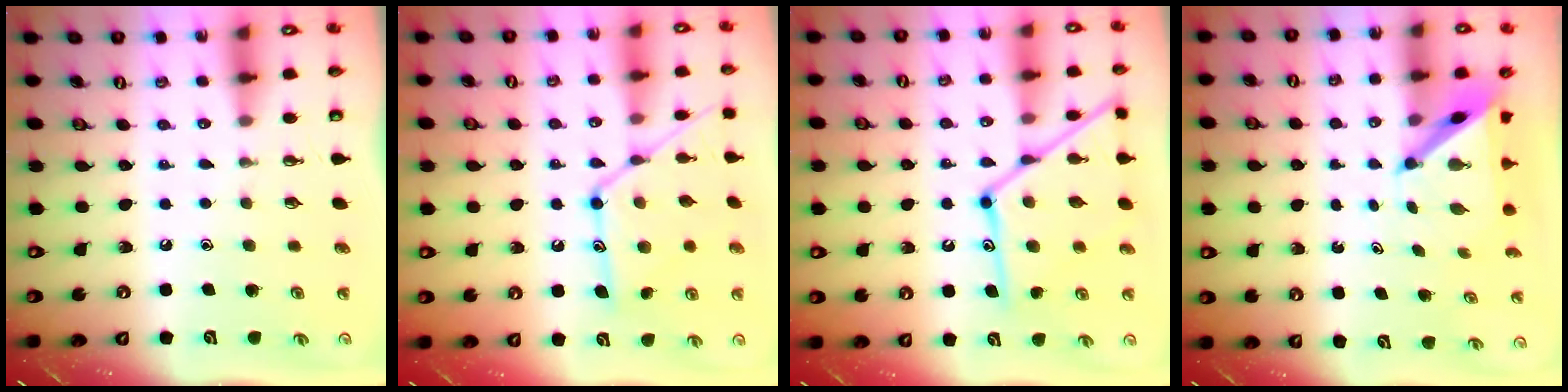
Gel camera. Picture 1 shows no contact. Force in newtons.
{"total": 14.6, "press": 14.6, "slide": 0.8}
{"total": 17.1, "press": 17.1, "slide": 1.1}
{"total": 5.1, "press": 5.1, "slide": 0.5}